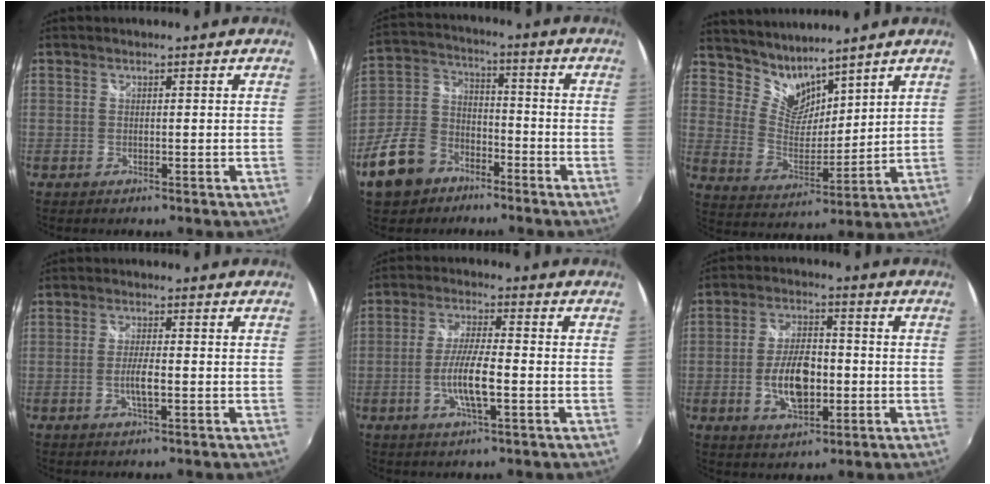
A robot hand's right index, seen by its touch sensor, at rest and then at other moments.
{"total": 14.3, "force": [-8.6, 9.7, 6.0], "torque": [-0.166, 0.024, -0.144]}
{"total": 8.5, "force": [7.6, 3.4, 1.9], "torque": [-0.036, -0.007, 0.150]}
{"total": 3.5, "force": [-1.1, 0.5, 3.3], "torque": [-0.065, -0.004, -0.020]}
{"total": 7.9, "force": [-2.4, 1.3, 7.4], "torque": [-0.145, -0.004, -0.046]}
{"total": 10.4, "force": [-2.3, 5.3, 8.6], "torque": [-0.165, 0.004, -0.035]}